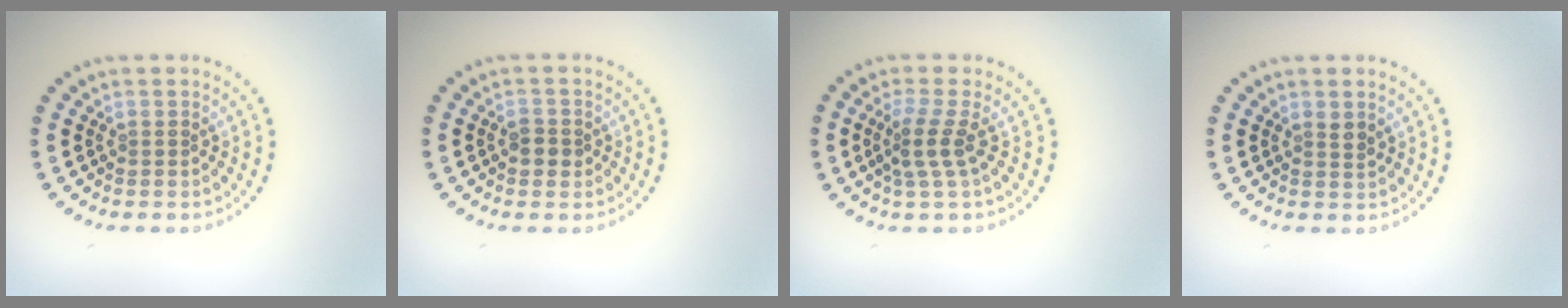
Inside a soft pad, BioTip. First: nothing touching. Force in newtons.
{"total": 1.6, "press": 1.6, "slide": 0.1}
{"total": 2.7, "press": 1.9, "slide": 1.9}
{"total": 0.9, "press": 0.8, "slide": 0.4}